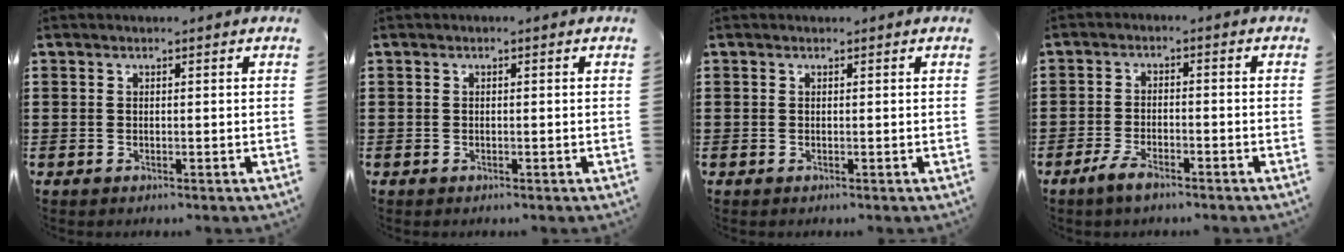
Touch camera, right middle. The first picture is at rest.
{"total": 0.0}
{"total": 0.5, "force": [0.5, 0.2, 0.0], "torque": [0.006, -0.003, 0.008]}
{"total": 3.2, "force": [-2.2, 0.9, 2.1], "torque": [-0.056, -0.002, -0.048]}